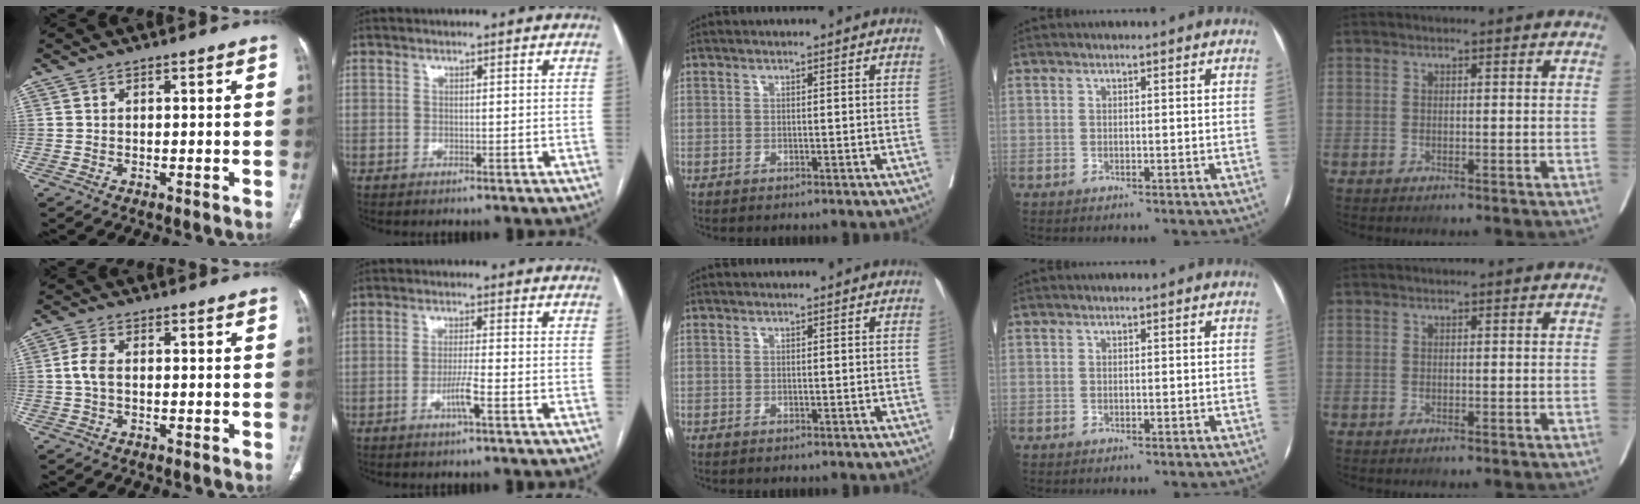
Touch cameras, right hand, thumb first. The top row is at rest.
{"thumb": {"total": 3.5, "force": [-0.1, 2.0, 2.8], "torque": [-0.063, 0.008, -0.006]}, "index": {"total": 3.6, "force": [-1.6, -0.3, 3.2], "torque": [-0.063, -0.005, -0.033]}}